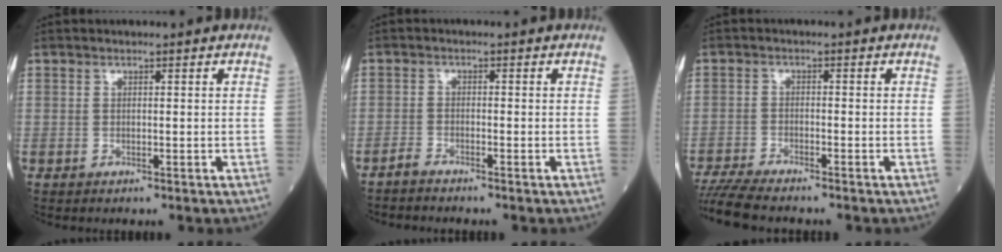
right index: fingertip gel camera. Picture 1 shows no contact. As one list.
[{"total": 2.0, "force": [-2.0, 0.1, 0.5], "torque": [-0.016, -0.006, -0.036]}, {"total": 8.8, "force": [-7.9, 0.6, 3.8], "torque": [-0.071, -0.019, -0.136]}]